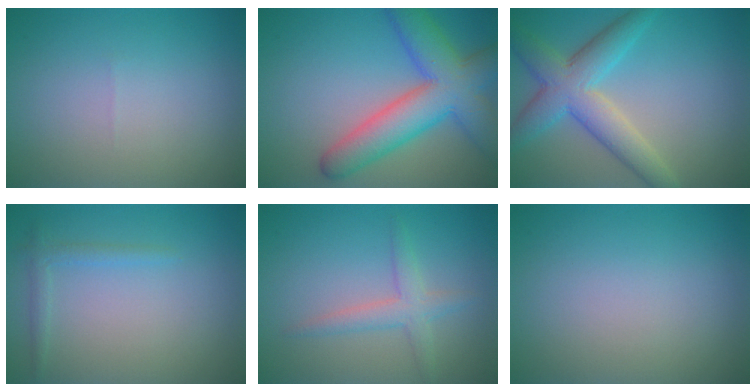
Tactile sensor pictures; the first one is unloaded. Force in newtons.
{"total": 8.6, "press": 8.6, "slide": 0.4}
{"total": 6.0, "press": 6.0, "slide": 0.3}
{"total": 1.3, "press": 1.3, "slide": 0.1}
{"total": 2.4, "press": 2.4, "slide": 0.1}
{"total": 0.0}